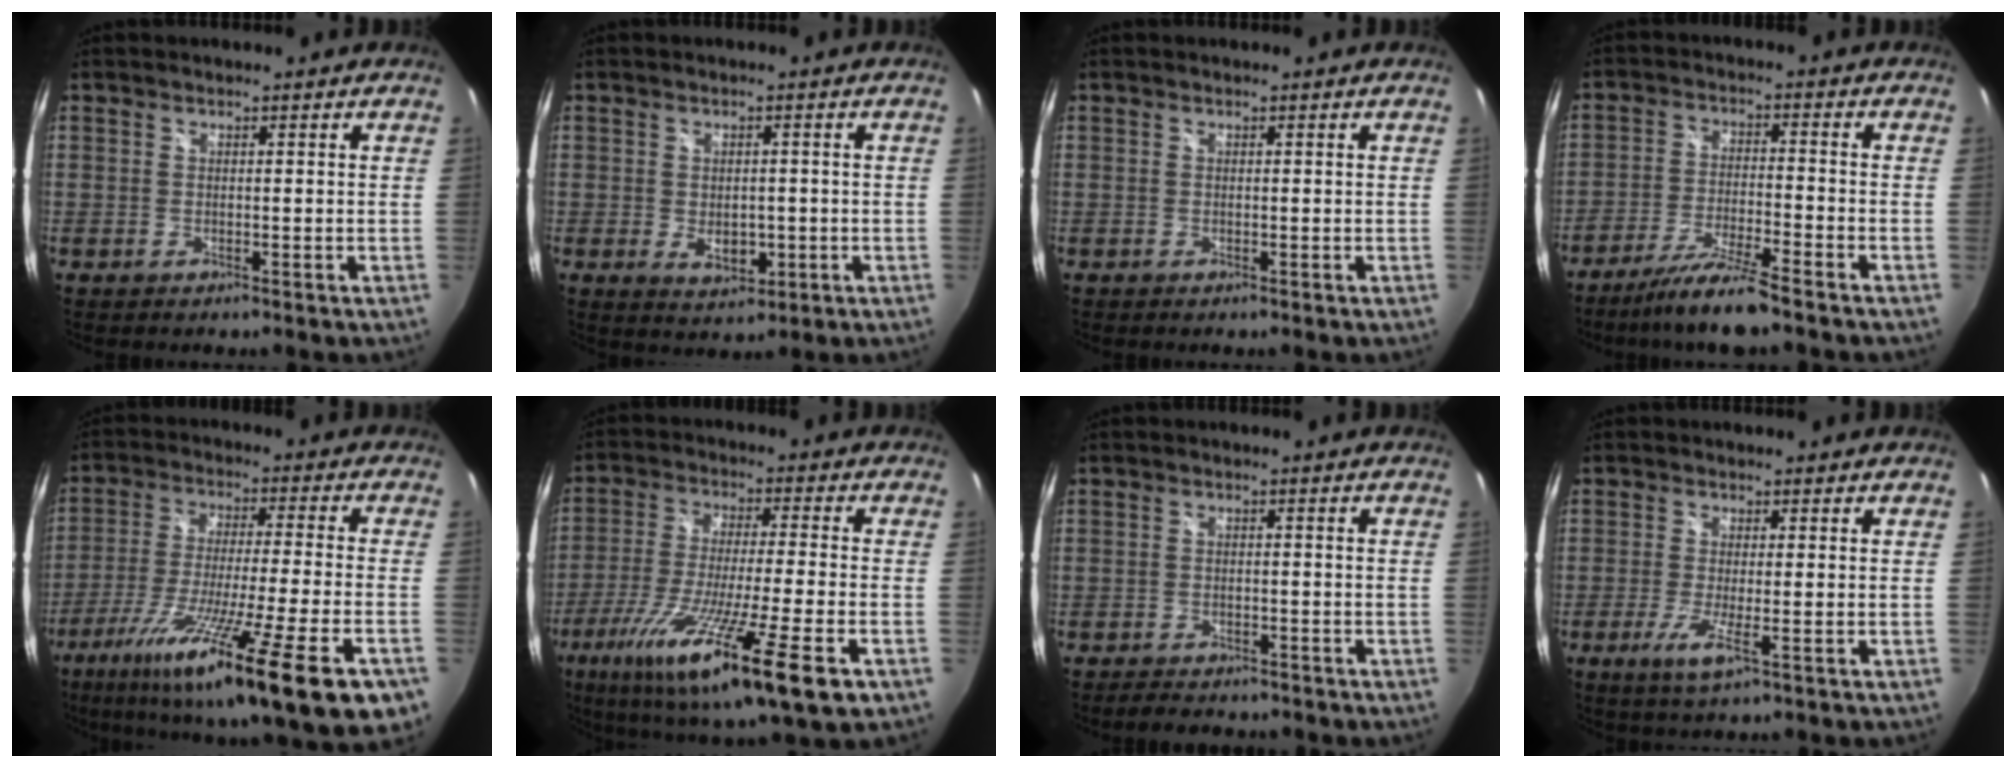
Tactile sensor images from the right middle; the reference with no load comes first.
{"total": 4.8, "force": [-1.1, 3.3, 3.3], "torque": [-0.056, -0.010, -0.010]}
{"total": 0.0}
{"total": 8.9, "force": [-7.5, -0.4, 4.8], "torque": [-0.109, -0.009, -0.136]}
{"total": 24.4, "force": [-14.0, 0.7, 19.9], "torque": [-0.331, -0.095, -0.230]}
{"total": 20.6, "force": [-10.5, 1.5, 17.7], "torque": [-0.329, -0.073, -0.182]}
{"total": 4.3, "force": [-3.9, 1.5, 1.3], "torque": [-0.035, -0.005, -0.058]}
{"total": 3.8, "force": [-1.3, -0.1, 3.5], "torque": [-0.081, -0.014, -0.030]}